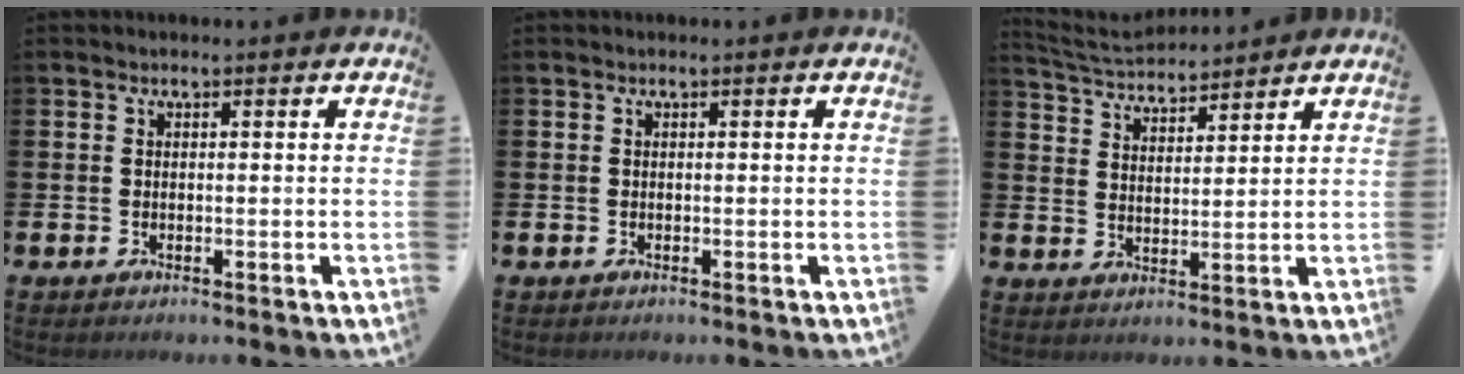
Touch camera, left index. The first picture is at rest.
{"total": 0.0}
{"total": 4.5, "force": [4.5, 0.7, 0.3], "torque": [-0.029, -0.025, 0.080]}